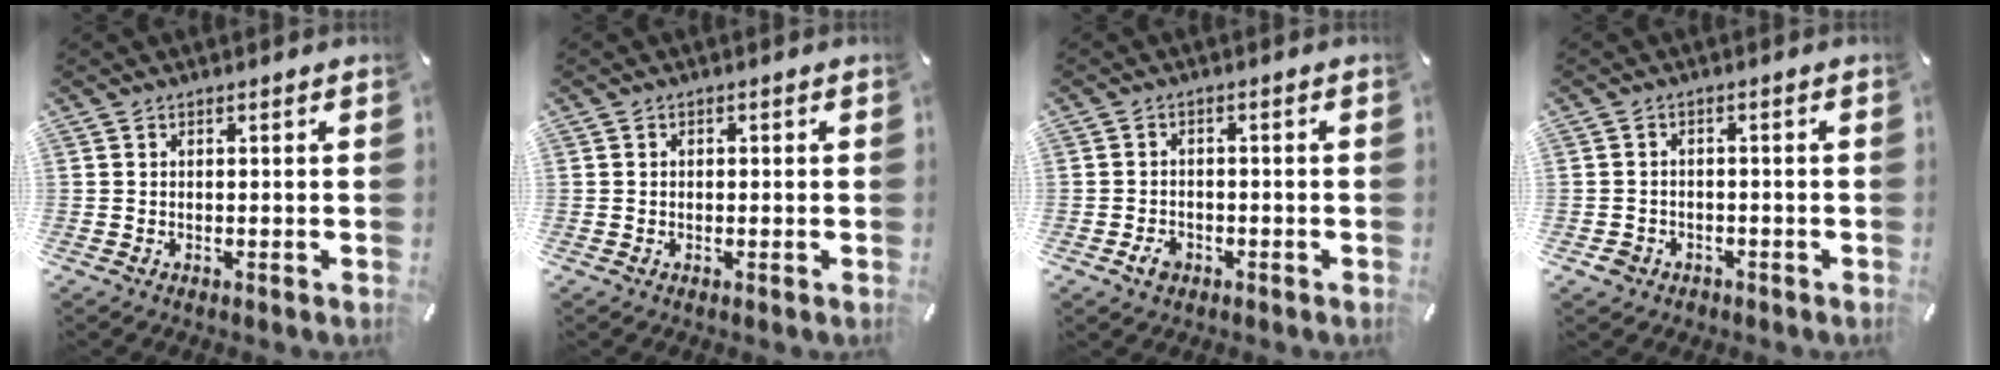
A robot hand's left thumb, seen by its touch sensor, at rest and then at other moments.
{"total": 0.7, "force": [-0.1, 0.6, 0.3], "torque": [-0.006, 0.004, -0.004]}
{"total": 3.2, "force": [-1.7, 2.3, 1.4], "torque": [-0.031, 0.005, -0.032]}
{"total": 3.2, "force": [-1.6, 2.6, 0.7], "torque": [-0.018, 0.005, -0.035]}